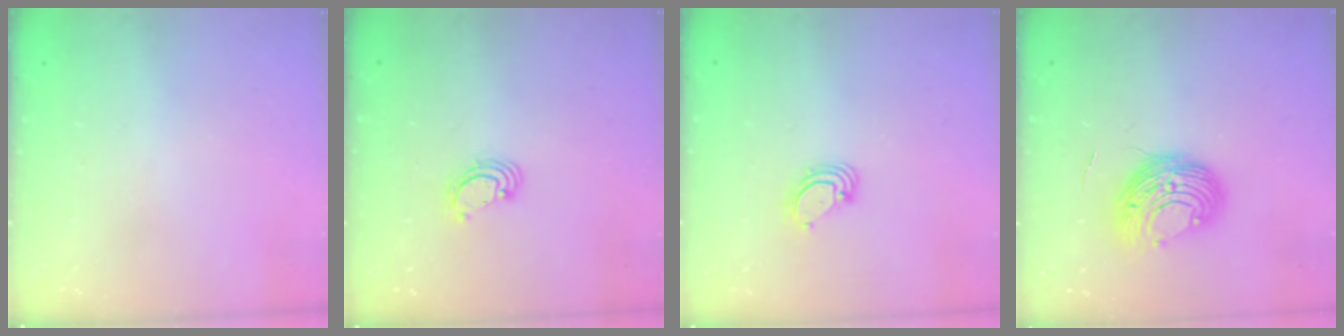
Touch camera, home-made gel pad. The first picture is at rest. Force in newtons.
{"total": 2.8, "press": 2.8, "slide": 0.2}
{"total": 3.7, "press": 3.7, "slide": 0.2}
{"total": 9.9, "press": 9.9, "slide": 0.9}